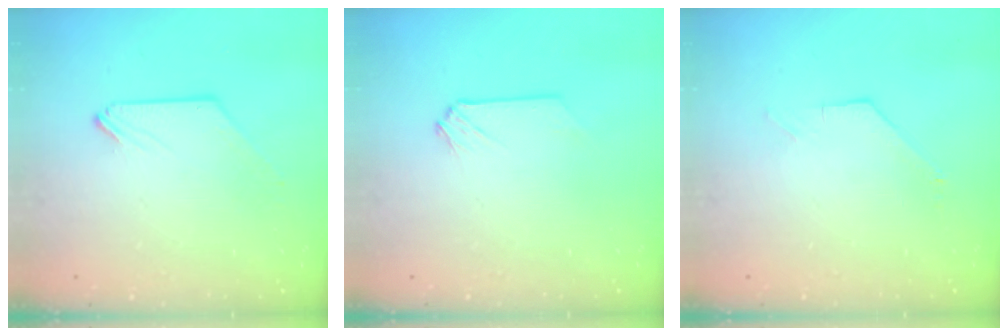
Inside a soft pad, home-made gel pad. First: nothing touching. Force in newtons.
{"total": 0.0}
{"total": 1.0, "press": 0.9, "slide": 0.2}